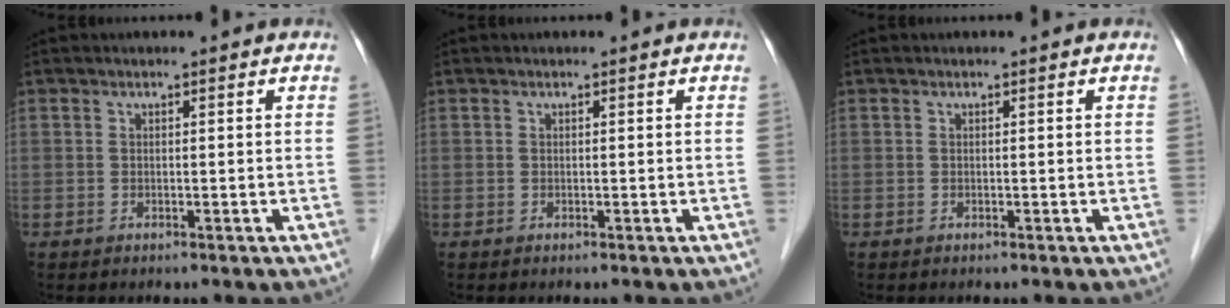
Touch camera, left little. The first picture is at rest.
{"total": 0.0}
{"total": 0.0}